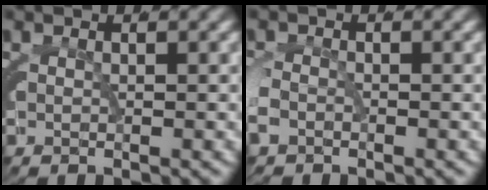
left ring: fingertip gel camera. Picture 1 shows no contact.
{"total": 2.0, "force": [-1.2, 1.5, 0.2], "torque": [-0.019, -0.001, -0.025]}